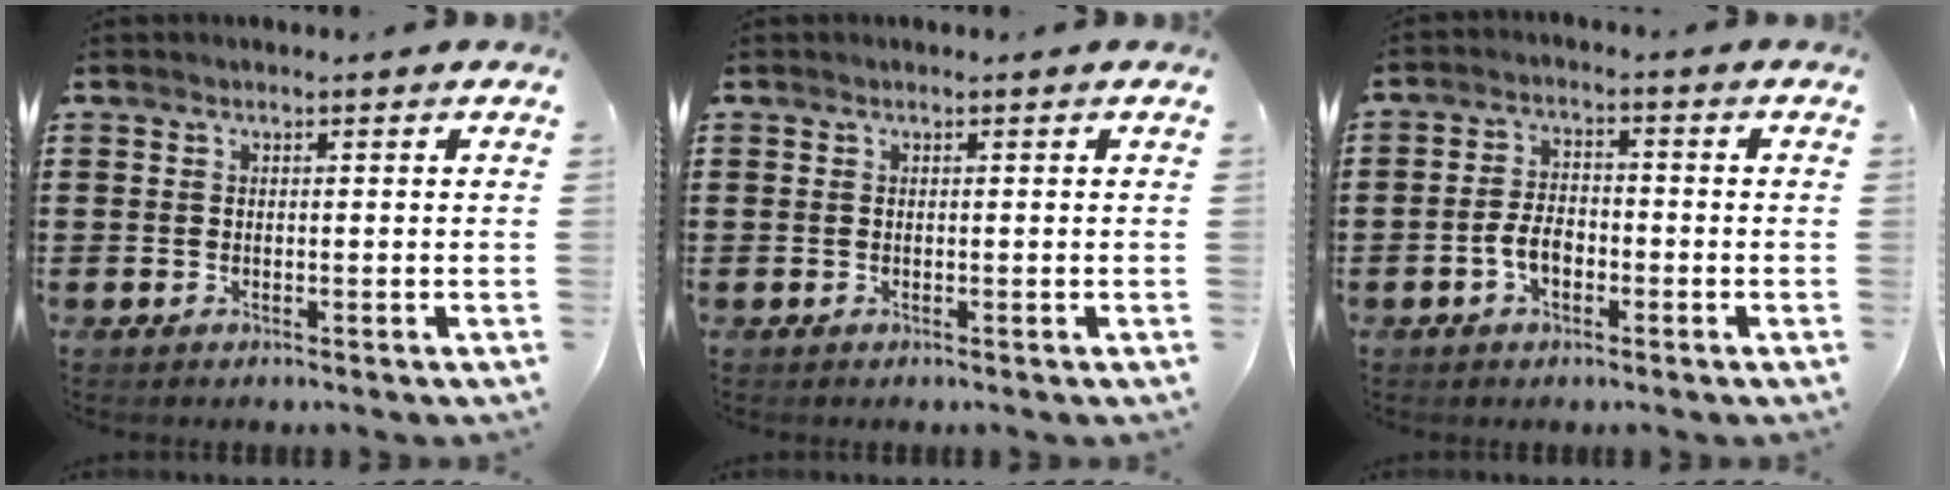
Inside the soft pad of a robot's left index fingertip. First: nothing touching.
{"total": 0.0}
{"total": 4.0, "force": [-1.5, 2.2, 3.0], "torque": [-0.067, 0.002, -0.033]}